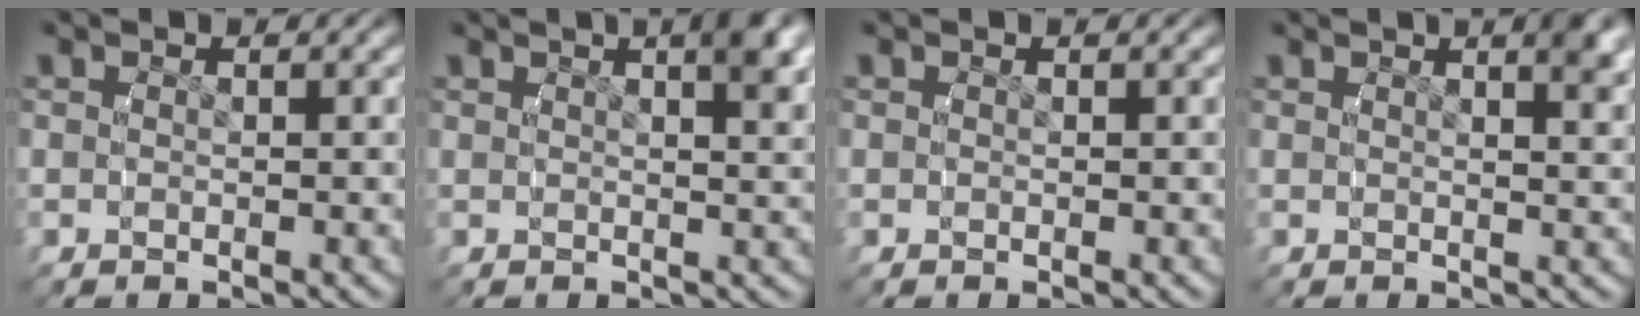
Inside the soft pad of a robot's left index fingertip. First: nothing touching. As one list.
[{"total": 2.8, "force": [1.0, 0.2, 2.6], "torque": [-0.029, 0.008, 0.016]}, {"total": 0.0}, {"total": 2.2, "force": [1.1, 0.1, 1.9], "torque": [-0.021, 0.001, 0.020]}]